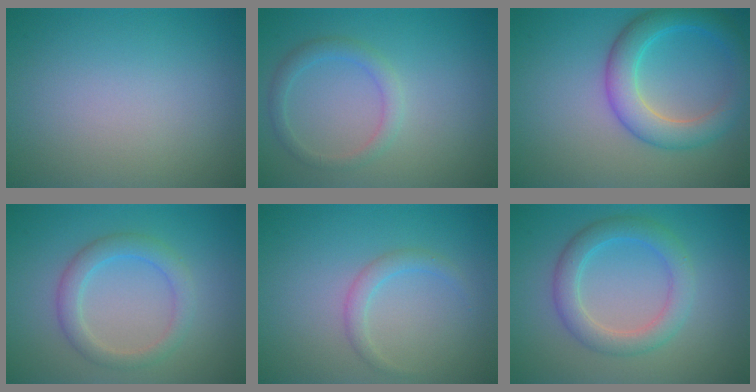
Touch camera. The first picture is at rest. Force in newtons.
{"total": 1.9, "press": 1.9, "slide": 0.1}
{"total": 5.1, "press": 5.1, "slide": 0.3}
{"total": 1.9, "press": 1.9, "slide": 0.2}
{"total": 1.5, "press": 1.5, "slide": 0.1}
{"total": 3.6, "press": 3.6, "slide": 0.1}